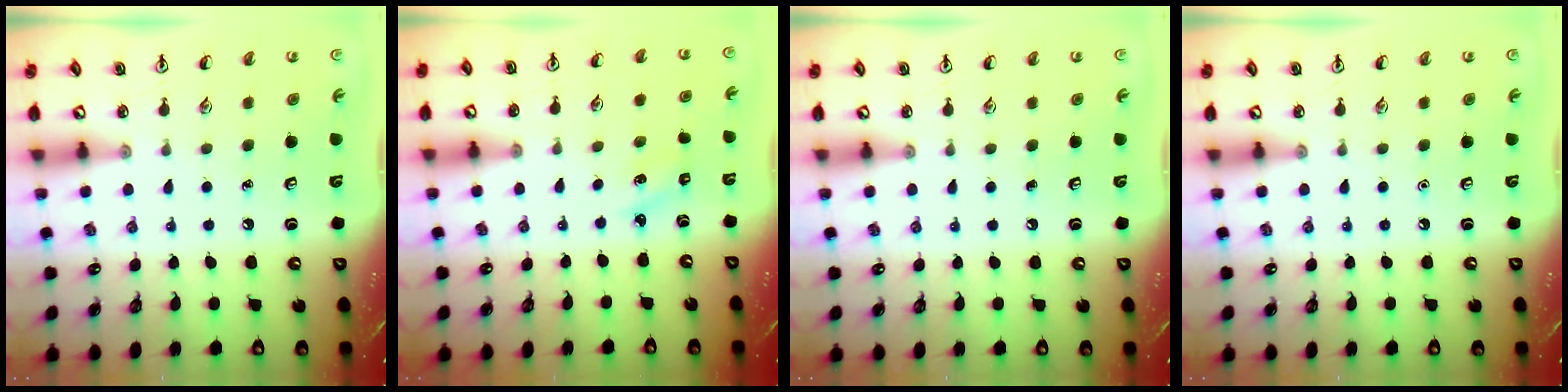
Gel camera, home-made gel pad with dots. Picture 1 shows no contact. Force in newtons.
{"total": 1.4, "press": 1.3, "slide": 0.6}
{"total": 0.0}
{"total": 0.0}